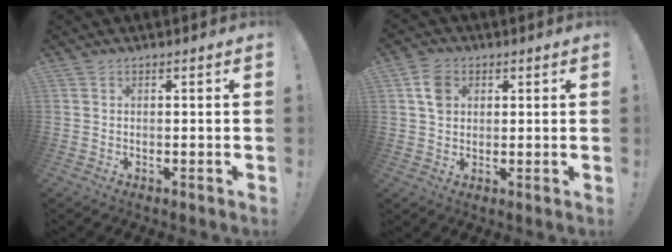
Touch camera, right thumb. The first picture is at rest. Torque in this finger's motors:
{"motor_torque": [0.17, 0.15, 0.36, -0.05, 0.00]}